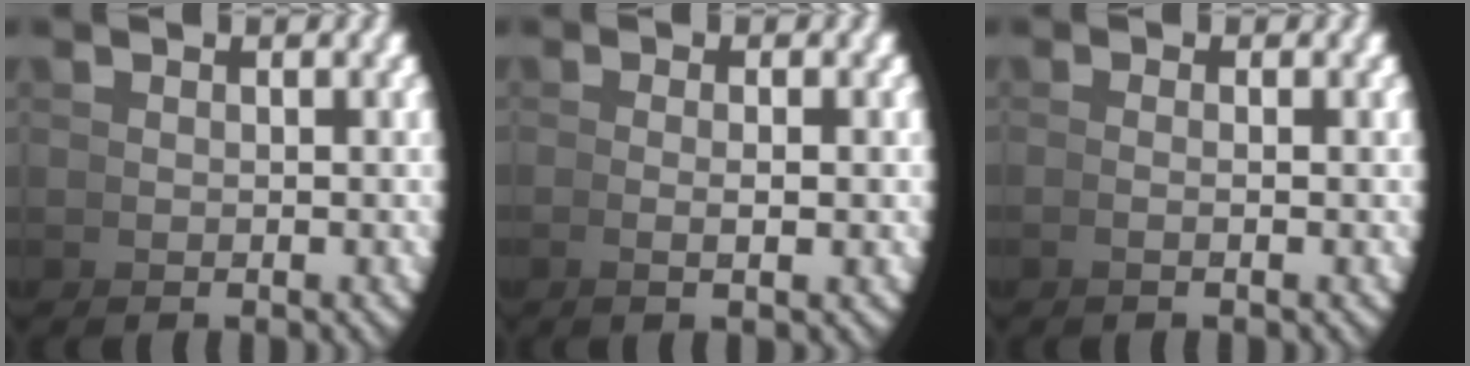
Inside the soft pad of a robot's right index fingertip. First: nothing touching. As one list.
[{"total": 1.7, "force": [-0.1, -0.7, 1.5], "torque": [-0.029, 0.002, -0.002]}, {"total": 1.4, "force": [-0.3, -1.1, 0.8], "torque": [-0.017, 0.003, -0.005]}]